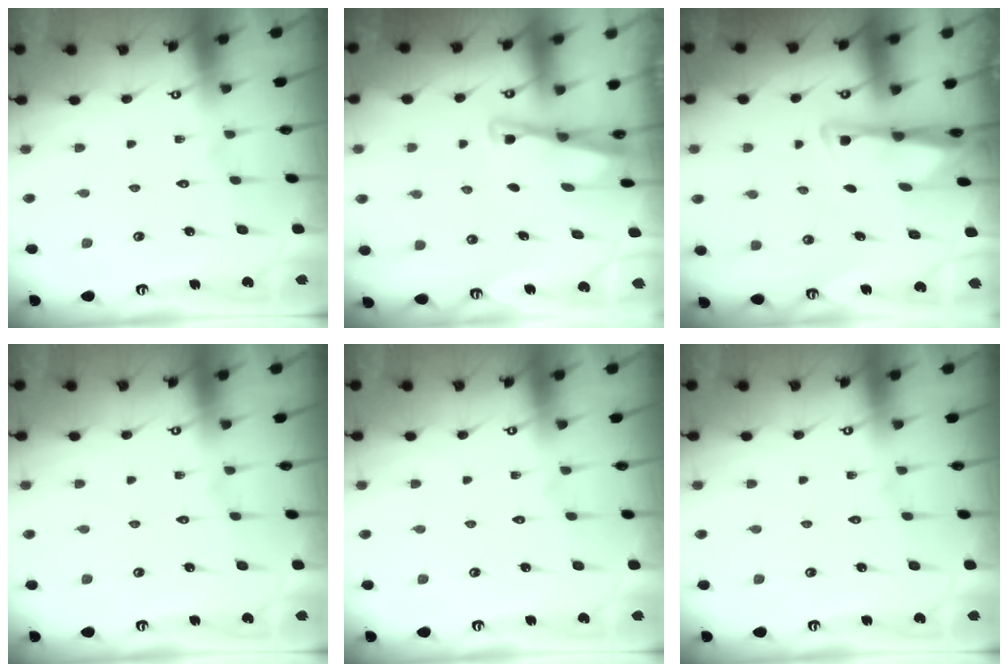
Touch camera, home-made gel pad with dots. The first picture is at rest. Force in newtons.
{"total": 2.9, "press": 2.9, "slide": 0.3}
{"total": 2.9, "press": 2.8, "slide": 0.5}
{"total": 0.0}
{"total": 0.0}
{"total": 0.0}